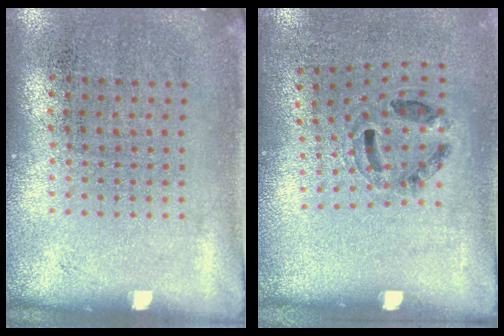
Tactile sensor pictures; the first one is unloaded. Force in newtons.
{"total": 1.2, "press": 0.8, "slide": 0.8}